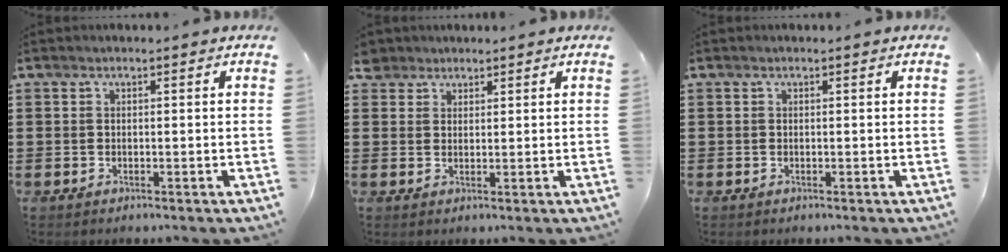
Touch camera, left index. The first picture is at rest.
{"total": 2.7, "force": [2.1, 1.6, 0.1], "torque": [-0.014, 0.011, 0.042]}
{"total": 0.0}